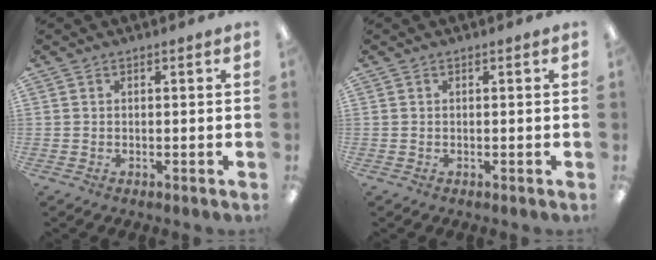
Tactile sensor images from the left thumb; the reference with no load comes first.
{"total": 0.0}